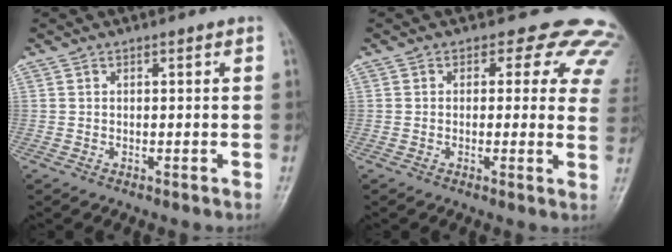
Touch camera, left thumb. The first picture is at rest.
{"total": 11.3, "force": [8.2, 6.5, 4.3], "torque": [0.013, -0.025, 0.060]}